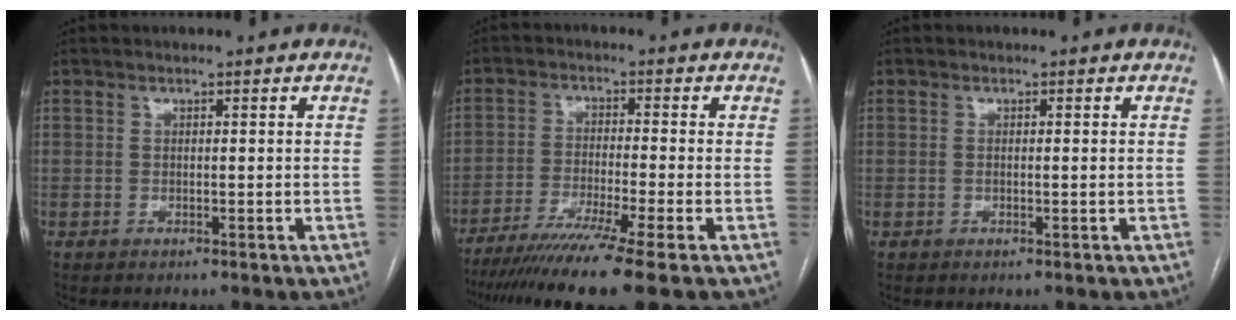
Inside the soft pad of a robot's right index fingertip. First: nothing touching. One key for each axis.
{"total": 12.4, "fx": -9.3, "fy": -2.0, "fz": 8.0, "tx": -0.127, "ty": -0.038, "tz": -0.147}
{"total": 0.7, "fx": 0.0, "fy": 0.0, "fz": 0.7, "tx": -0.018, "ty": 0.000, "tz": 0.003}